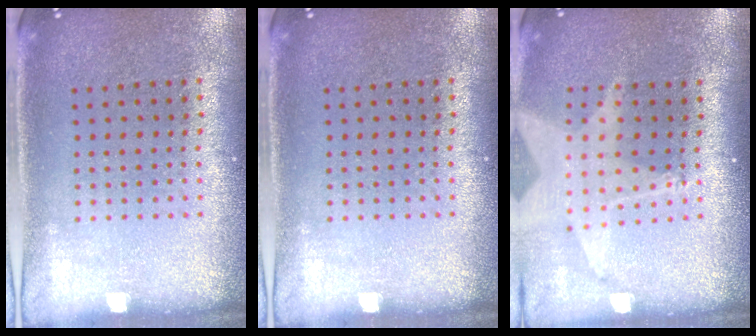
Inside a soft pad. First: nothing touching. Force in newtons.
{"total": 0.0}
{"total": 2.0, "press": 1.5, "slide": 1.3}